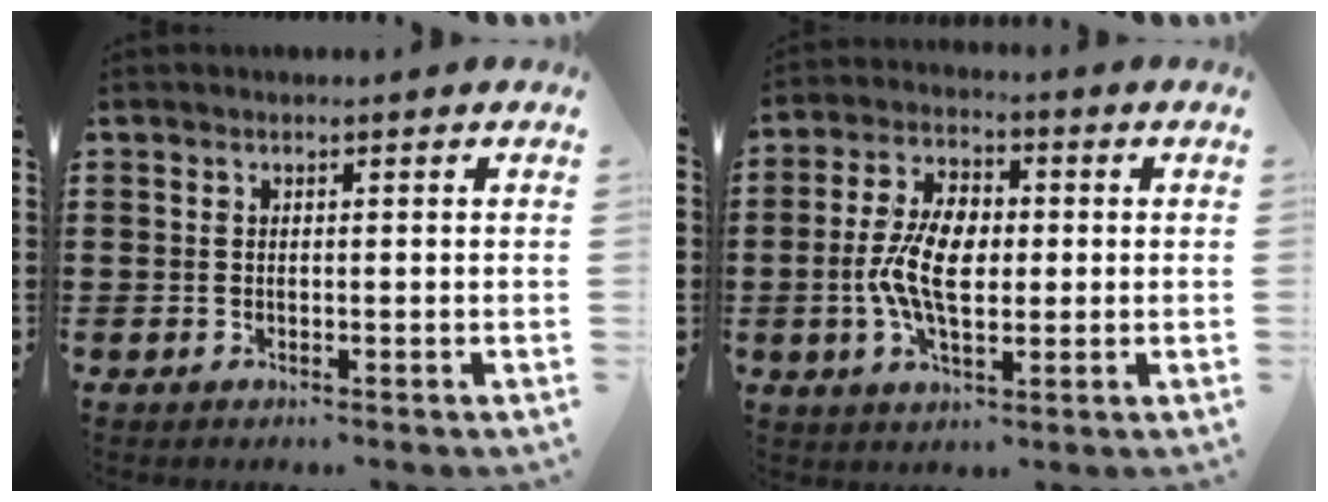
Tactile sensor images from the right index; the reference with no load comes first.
{"total": 8.3, "force": [-0.8, 4.5, 6.9], "torque": [-0.154, 0.004, -0.018]}